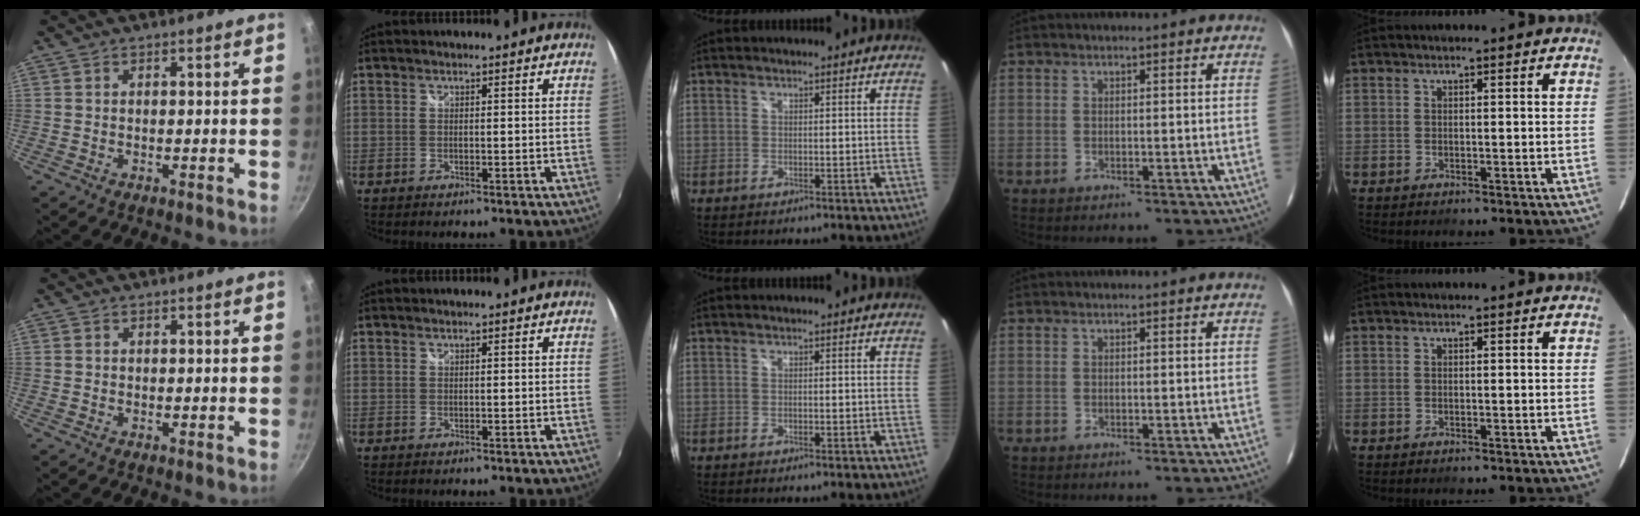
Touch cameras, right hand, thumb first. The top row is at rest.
{"middle": {"total": 0.5, "force": [0.0, 0.2, 0.5], "torque": [-0.007, 0.001, -0.002]}}